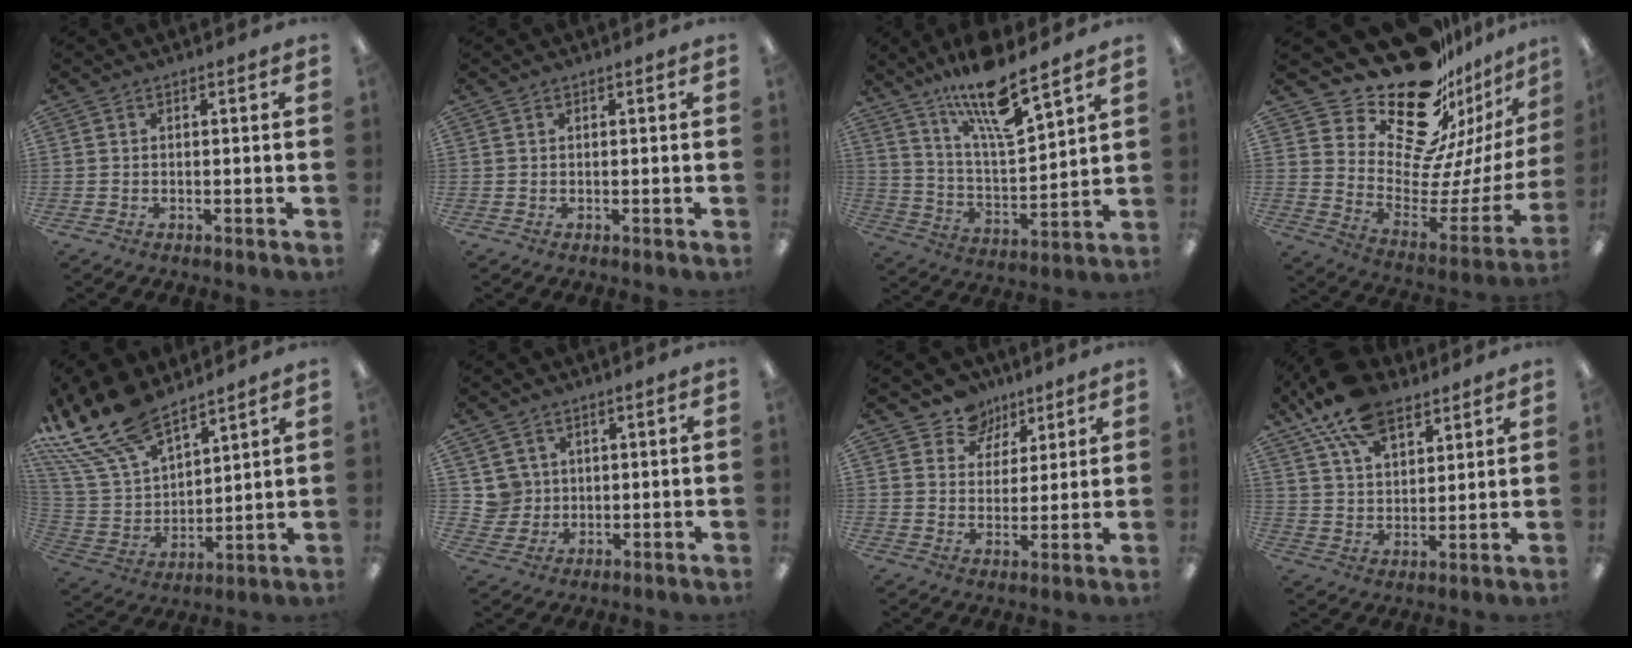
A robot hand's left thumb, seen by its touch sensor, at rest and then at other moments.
{"total": 0.0}
{"total": 15.2, "force": [12.0, 3.1, 8.8], "torque": [-0.155, -0.073, 0.199]}
{"total": 23.7, "force": [18.5, 10.8, 10.0], "torque": [-0.143, -0.160, 0.334]}
{"total": 20.7, "force": [16.0, 8.8, 9.8], "torque": [-0.242, -0.094, 0.293]}
{"total": 4.6, "force": [2.0, 4.2, -0.2], "torque": [-0.001, 0.000, 0.036]}
{"total": 8.8, "force": [6.2, 6.2, 1.0], "torque": [-0.016, -0.046, 0.114]}
{"total": 15.0, "force": [9.7, 7.8, 8.3], "torque": [-0.157, -0.034, 0.182]}